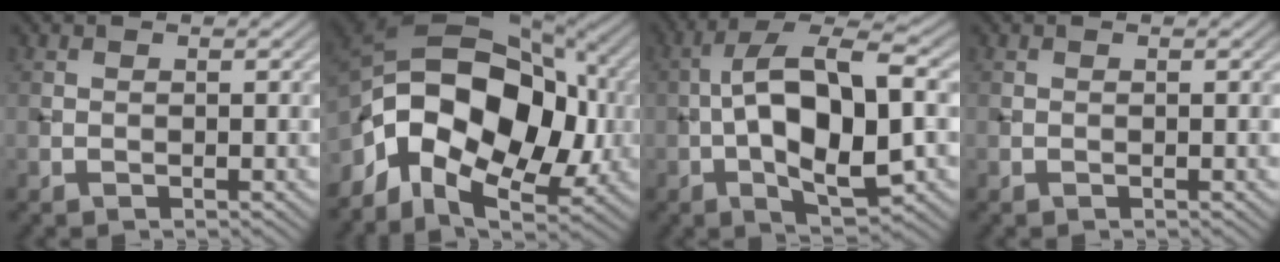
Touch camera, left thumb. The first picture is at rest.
{"total": 15.4, "force": [-2.6, 9.6, 11.8], "torque": [-0.212, 0.006, -0.061]}
{"total": 13.2, "force": [-1.0, 5.8, 11.8], "torque": [-0.221, 0.012, -0.019]}
{"total": 0.0}